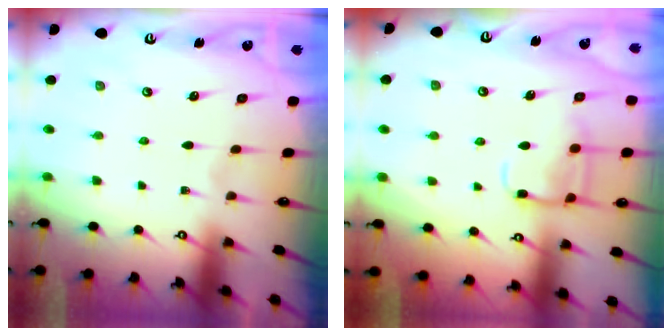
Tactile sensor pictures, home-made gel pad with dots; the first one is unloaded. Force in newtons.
{"total": 12.2, "press": 12.2, "slide": 1.2}